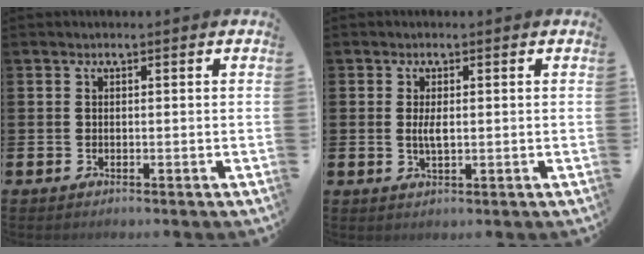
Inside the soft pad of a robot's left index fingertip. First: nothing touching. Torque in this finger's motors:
{"motor_torque": [0.47, 0.18, 0.03, 0.09]}